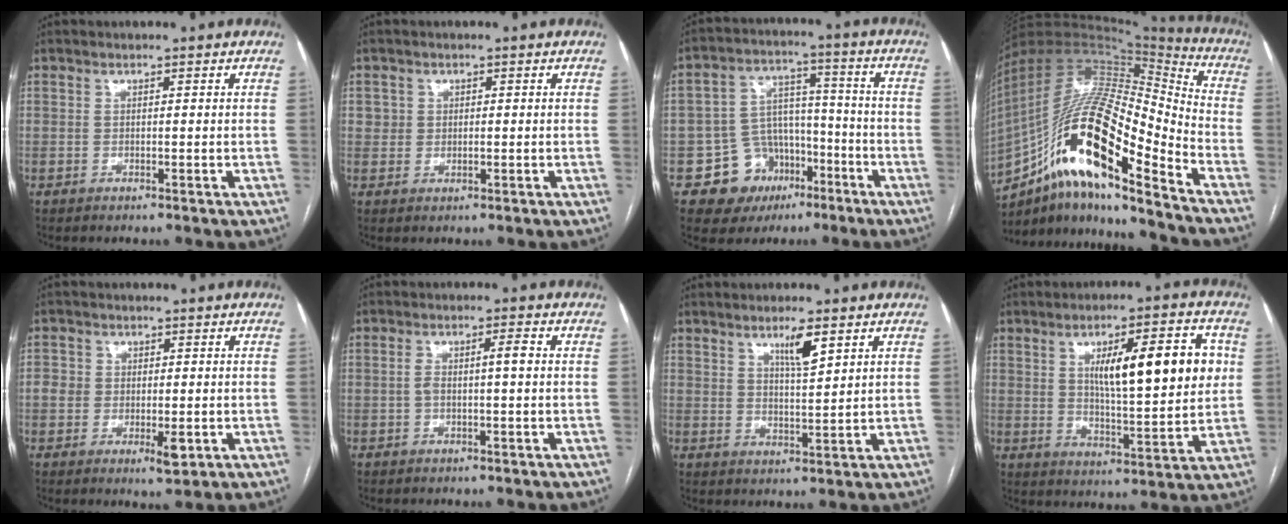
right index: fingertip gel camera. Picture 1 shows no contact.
{"total": 1.9, "force": [0.3, 1.9, 0.4], "torque": [-0.002, 0.006, 0.005]}
{"total": 11.0, "force": [-5.5, 9.0, 3.1], "torque": [-0.038, 0.047, -0.075]}
{"total": 24.2, "force": [-12.5, 5.1, 20.1], "torque": [-0.374, 0.000, -0.217]}
{"total": 4.8, "force": [-1.0, 3.1, 3.6], "torque": [-0.048, 0.001, -0.015]}
{"total": 3.5, "force": [-0.1, 0.7, 3.4], "torque": [-0.067, 0.016, 0.002]}
{"total": 4.6, "force": [2.8, 0.6, 3.6], "torque": [-0.064, -0.006, 0.050]}
{"total": 15.2, "force": [3.8, 3.4, 14.3], "torque": [-0.212, 0.014, 0.061]}